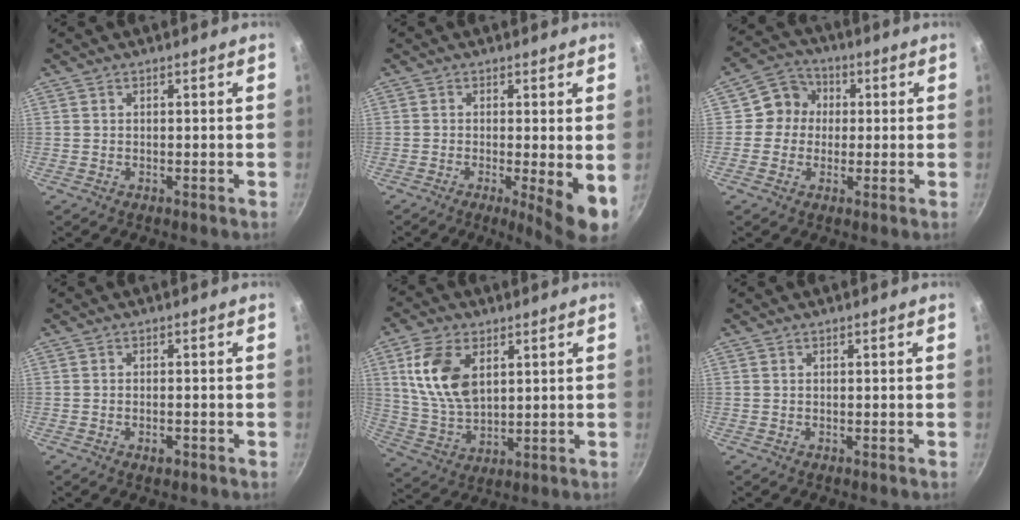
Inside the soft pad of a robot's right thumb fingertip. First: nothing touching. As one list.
[{"total": 7.2, "force": [-1.1, 1.2, 7.0], "torque": [-0.096, -0.013, -0.013]}, {"total": 7.1, "force": [0.4, 6.8, 2.0], "torque": [0.010, 0.017, -0.010]}, {"total": 1.8, "force": [-0.9, 0.9, 1.3], "torque": [-0.022, 0.004, -0.015]}, {"total": 13.3, "force": [4.2, 8.0, 9.7], "torque": [-0.175, -0.021, 0.090]}, {"total": 0.0}]